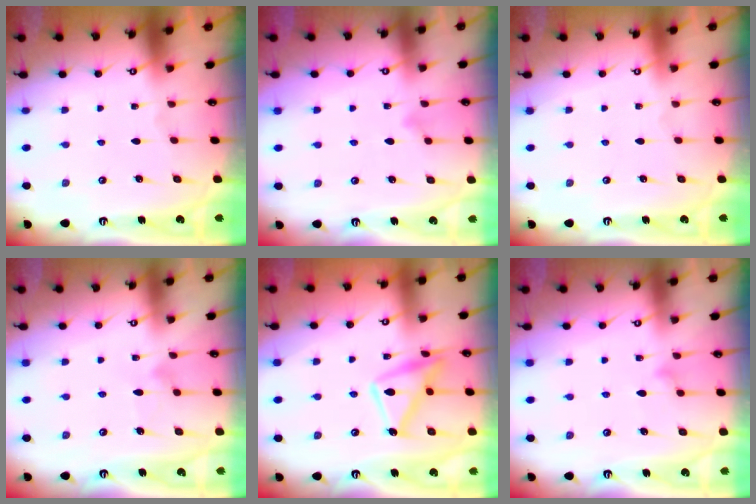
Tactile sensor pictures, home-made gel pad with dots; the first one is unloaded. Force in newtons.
{"total": 6.2, "press": 6.2, "slide": 0.5}
{"total": 3.9, "press": 3.9, "slide": 0.1}
{"total": 8.8, "press": 8.8, "slide": 0.4}
{"total": 13.9, "press": 13.9, "slide": 1.1}
{"total": 9.7, "press": 9.7, "slide": 0.2}